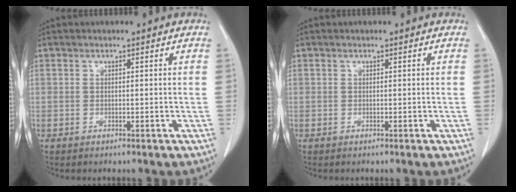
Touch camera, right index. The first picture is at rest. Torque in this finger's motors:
{"motor_torque": [-0.01, 0.01, 0.00, 0.00]}